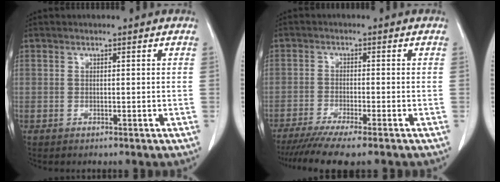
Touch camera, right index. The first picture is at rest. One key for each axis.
{"total": 8.7, "fx": -7.1, "fy": -0.3, "fz": 4.9, "tx": -0.068, "ty": -0.021, "tz": -0.113}